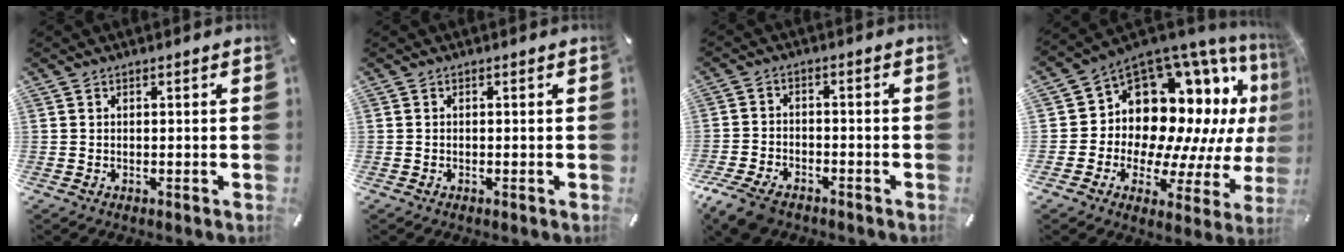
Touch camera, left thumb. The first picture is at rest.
{"total": 0.0}
{"total": 6.4, "force": [-4.5, 3.6, 2.9], "torque": [-0.075, 0.013, -0.089]}
{"total": 15.0, "force": [7.2, 11.0, 7.3], "torque": [-0.096, -0.105, 0.139]}